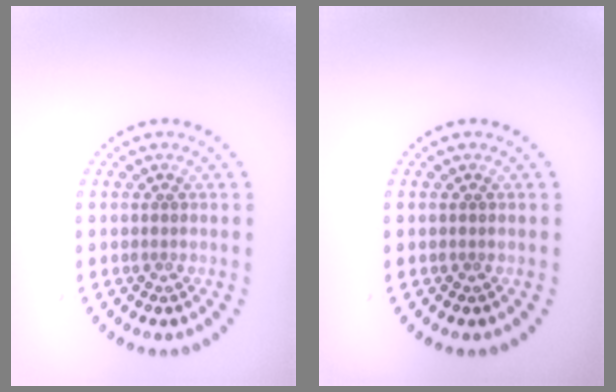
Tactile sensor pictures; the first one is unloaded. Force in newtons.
{"total": 0.0}